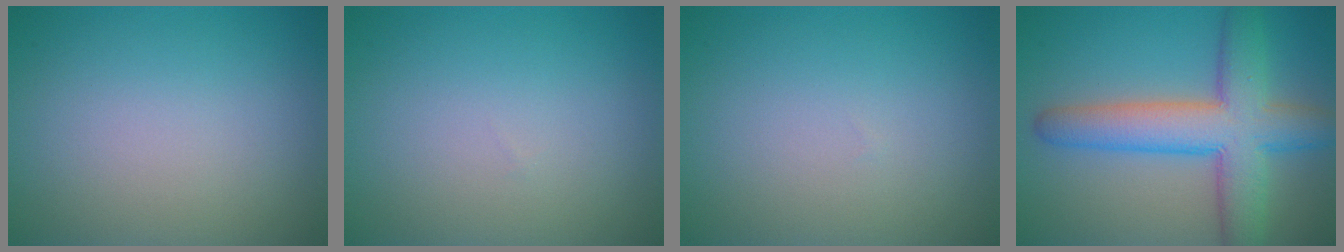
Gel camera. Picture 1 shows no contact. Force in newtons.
{"total": 0.0}
{"total": 0.0}
{"total": 8.4, "press": 8.4, "slide": 0.2}